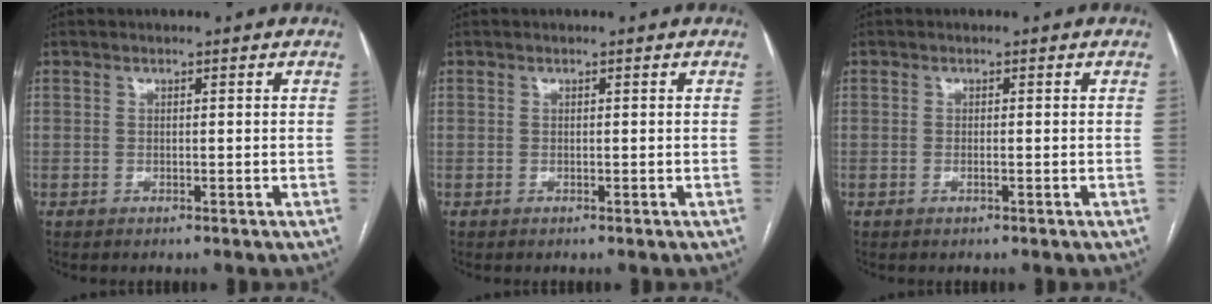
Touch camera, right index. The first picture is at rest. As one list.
[{"total": 0.0}, {"total": 0.7, "force": [-0.3, 0.0, 0.7], "torque": [-0.015, 0.000, -0.002]}]